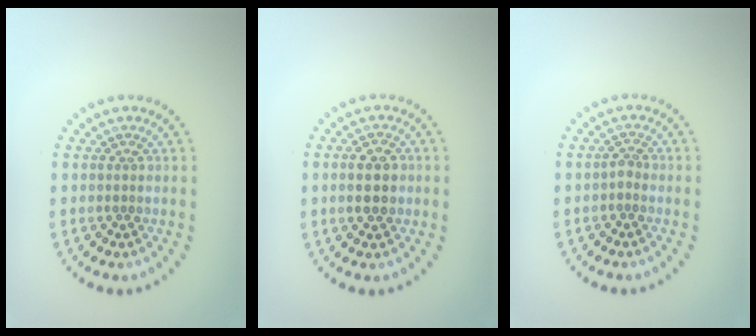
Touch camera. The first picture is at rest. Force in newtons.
{"total": 3.0, "press": 3.0, "slide": 0.1}
{"total": 1.0, "press": 0.7, "slide": 0.7}